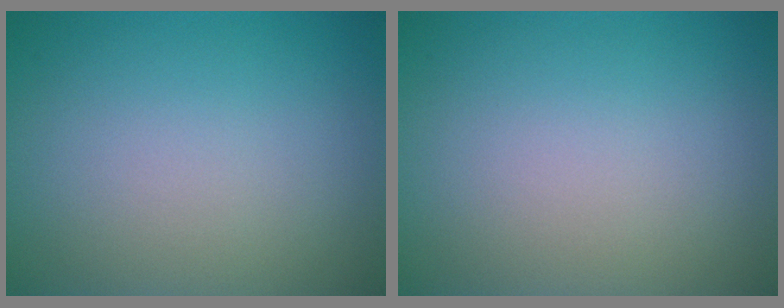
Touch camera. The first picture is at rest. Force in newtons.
{"total": 0.0}